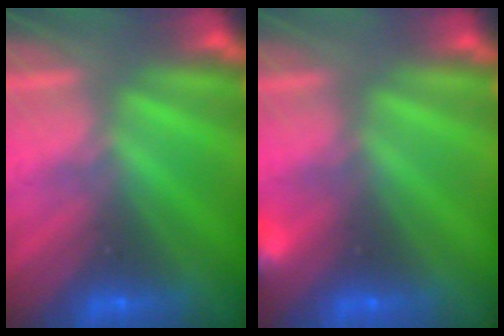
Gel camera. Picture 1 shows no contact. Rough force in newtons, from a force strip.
{"total": 2.9}